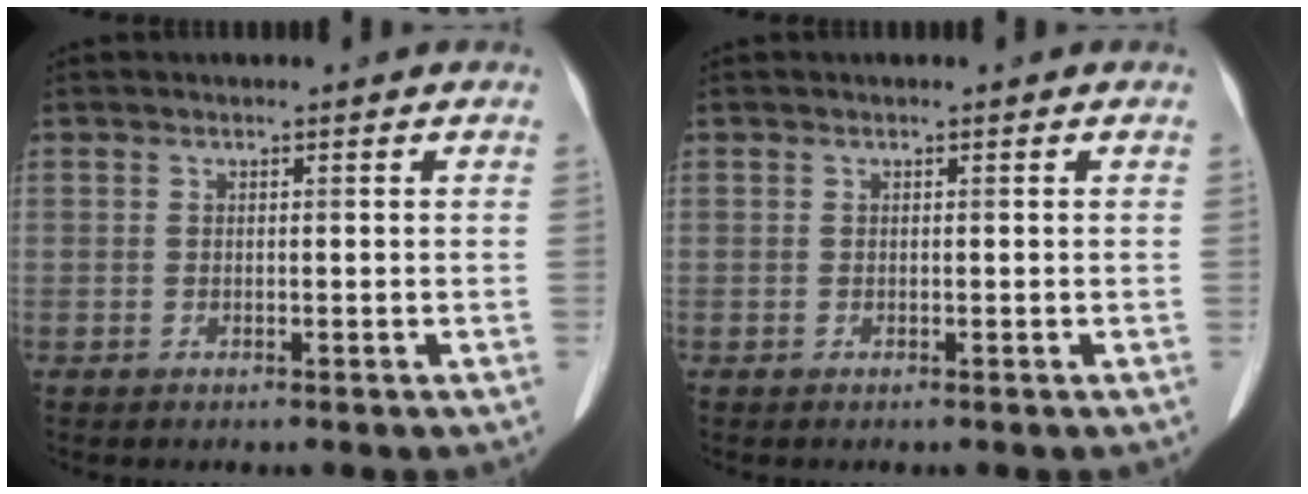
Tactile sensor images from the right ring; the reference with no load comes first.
{"total": 0.0}